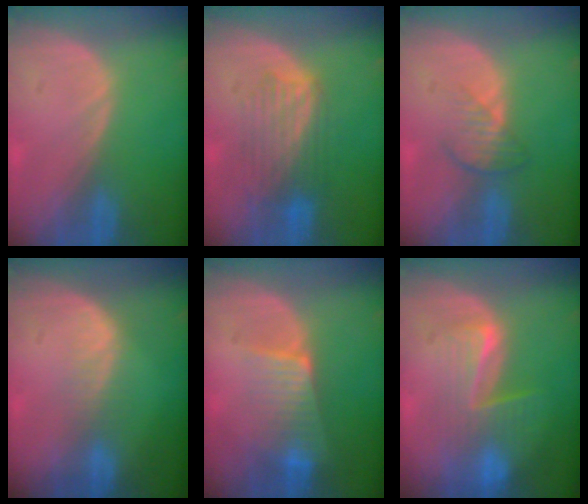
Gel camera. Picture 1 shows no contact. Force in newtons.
{"total": 6.1, "press": 6.1, "slide": 0.6}
{"total": 3.7, "press": 3.2, "slide": 1.8}
{"total": 2.7, "press": 2.3, "slide": 1.5}
{"total": 6.4, "press": 5.6, "slide": 3.1}
{"total": 6.9, "press": 6.7, "slide": 1.8}